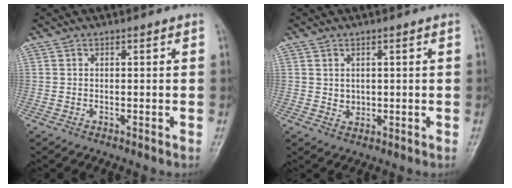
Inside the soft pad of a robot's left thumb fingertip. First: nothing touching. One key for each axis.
{"total": 2.1, "fx": 0.7, "fy": 1.6, "fz": 1.1, "tx": -0.011, "ty": -0.007, "tz": 0.018}